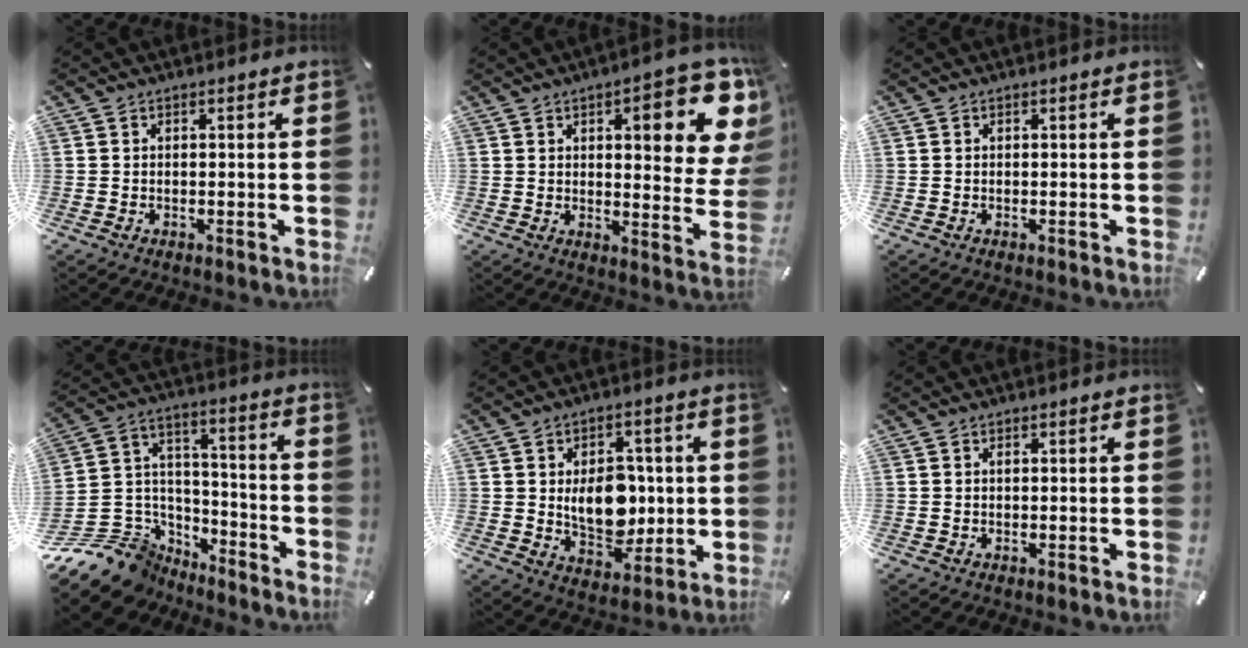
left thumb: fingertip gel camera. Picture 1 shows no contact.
{"total": 15.5, "force": [6.7, 5.5, 12.9], "torque": [-0.158, -0.040, 0.102]}
{"total": 0.0}
{"total": 13.1, "force": [-8.4, 9.5, 3.7], "torque": [-0.089, 0.031, -0.144]}
{"total": 11.9, "force": [0.5, 8.5, 8.3], "torque": [-0.119, 0.005, 0.012]}
{"total": 0.0}